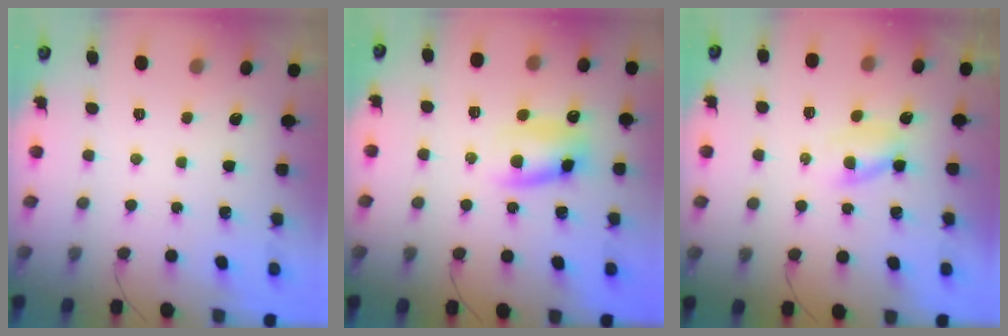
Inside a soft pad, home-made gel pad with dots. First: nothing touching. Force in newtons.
{"total": 10.4, "press": 10.3, "slide": 1.7}
{"total": 2.3, "press": 2.0, "slide": 1.1}